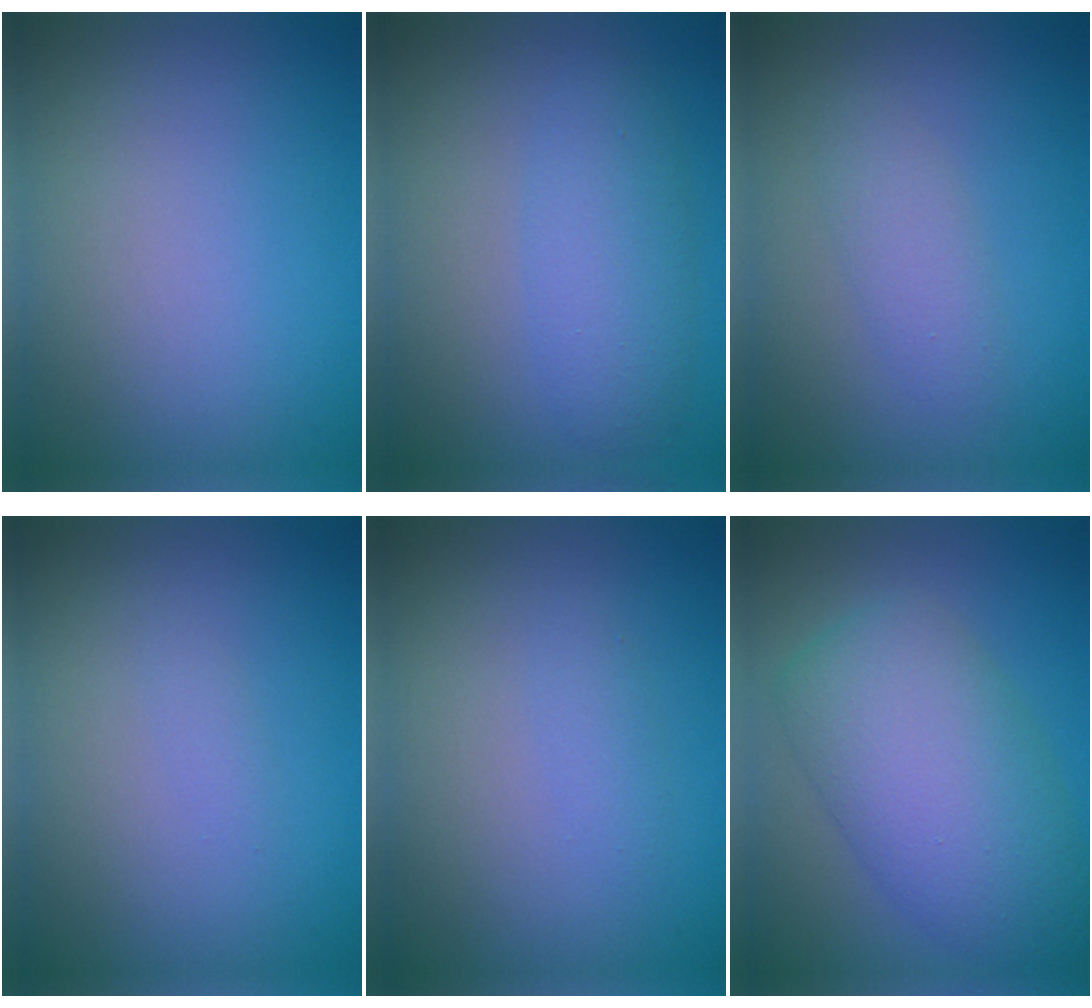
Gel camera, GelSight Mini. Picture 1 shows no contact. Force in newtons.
{"total": 3.7, "press": 3.7, "slide": 0.1}
{"total": 1.9, "press": 1.9, "slide": 0.1}
{"total": 0.6, "press": 0.6, "slide": 0.0}
{"total": 1.1, "press": 1.1, "slide": 0.1}
{"total": 8.7, "press": 8.6, "slide": 0.4}